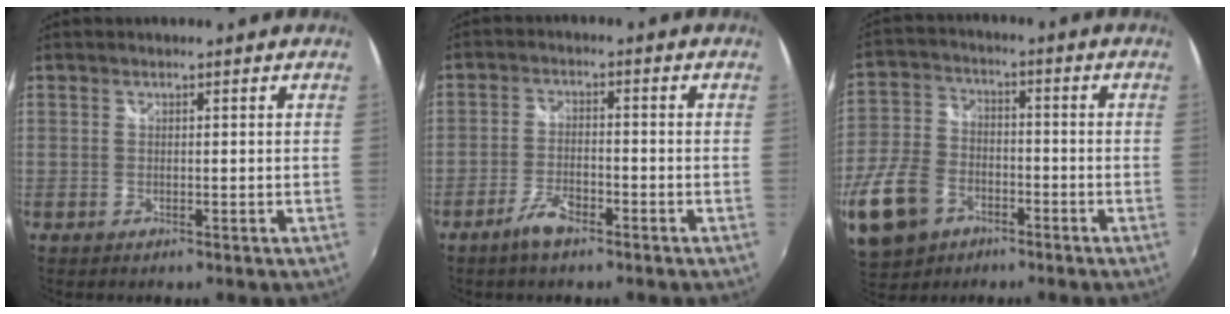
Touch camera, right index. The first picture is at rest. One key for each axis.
{"total": 5.1, "fx": -3.6, "fy": 1.6, "fz": 3.2, "tx": -0.077, "ty": -0.002, "tz": -0.067}
{"total": 16.3, "fx": -7.8, "fy": 11.2, "fz": 8.8, "tx": -0.232, "ty": -0.005, "tz": -0.143}